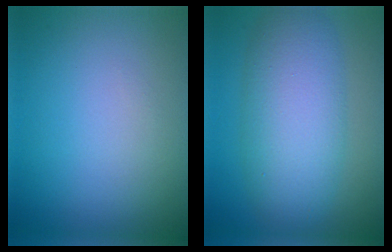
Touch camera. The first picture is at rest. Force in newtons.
{"total": 7.3, "press": 7.3, "slide": 0.3}